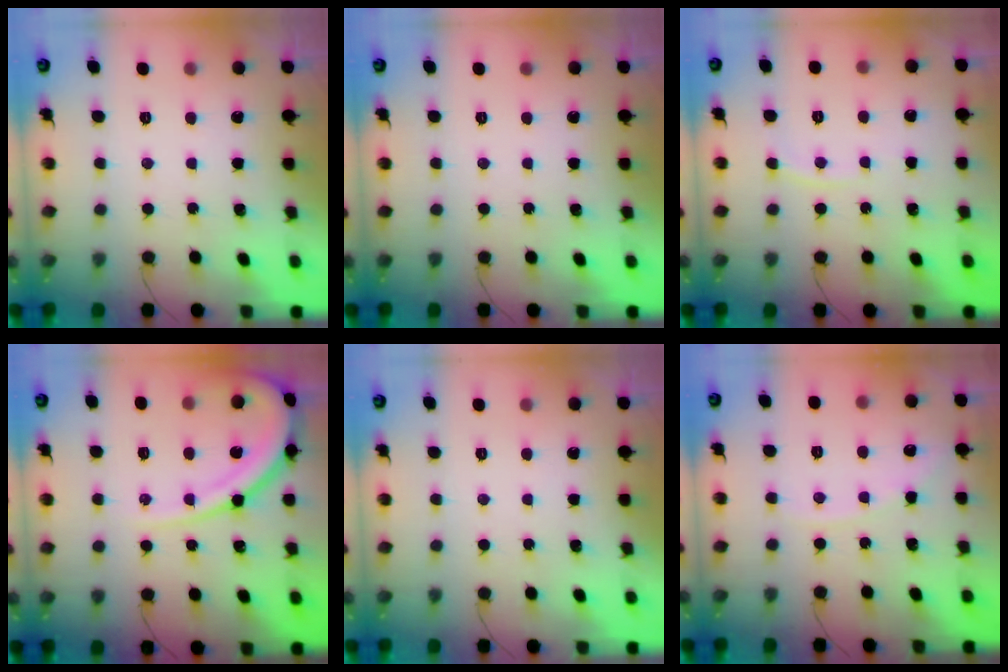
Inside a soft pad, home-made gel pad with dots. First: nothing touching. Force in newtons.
{"total": 0.0}
{"total": 4.3, "press": 4.3, "slide": 0.5}
{"total": 14.0, "press": 13.9, "slide": 1.6}
{"total": 0.0}
{"total": 6.0, "press": 6.0, "slide": 0.9}